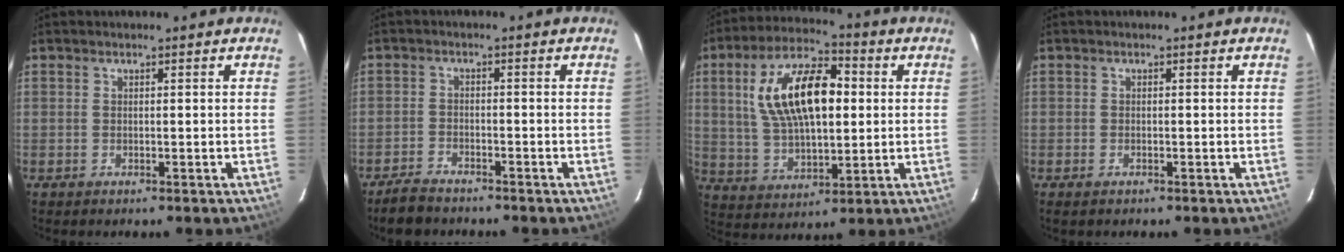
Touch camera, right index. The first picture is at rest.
{"total": 4.9, "force": [-4.3, 1.7, 1.5], "torque": [-0.053, 0.000, -0.078]}
{"total": 17.7, "force": [3.4, 8.5, 15.1], "torque": [-0.282, 0.024, 0.065]}
{"total": 1.1, "force": [-0.8, 0.5, 0.5], "torque": [-0.011, -0.003, -0.015]}